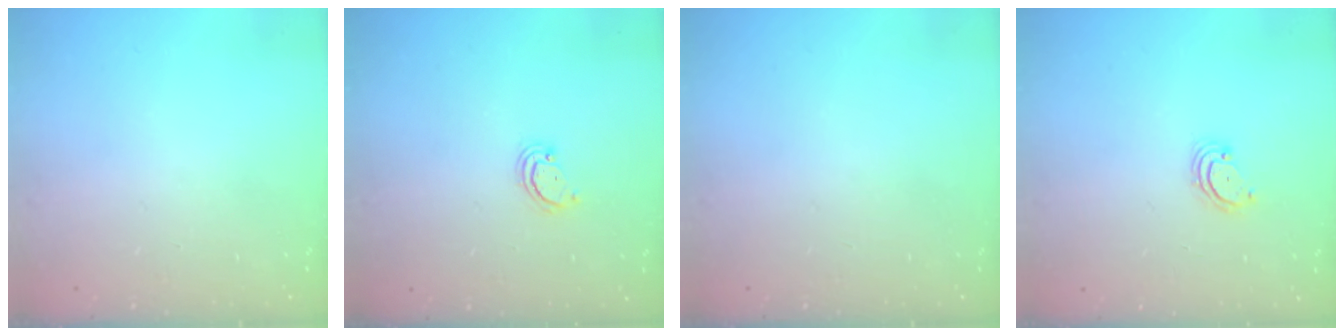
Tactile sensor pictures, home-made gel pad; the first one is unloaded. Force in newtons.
{"total": 2.6, "press": 2.6, "slide": 0.3}
{"total": 0.0}
{"total": 3.1, "press": 3.0, "slide": 0.4}